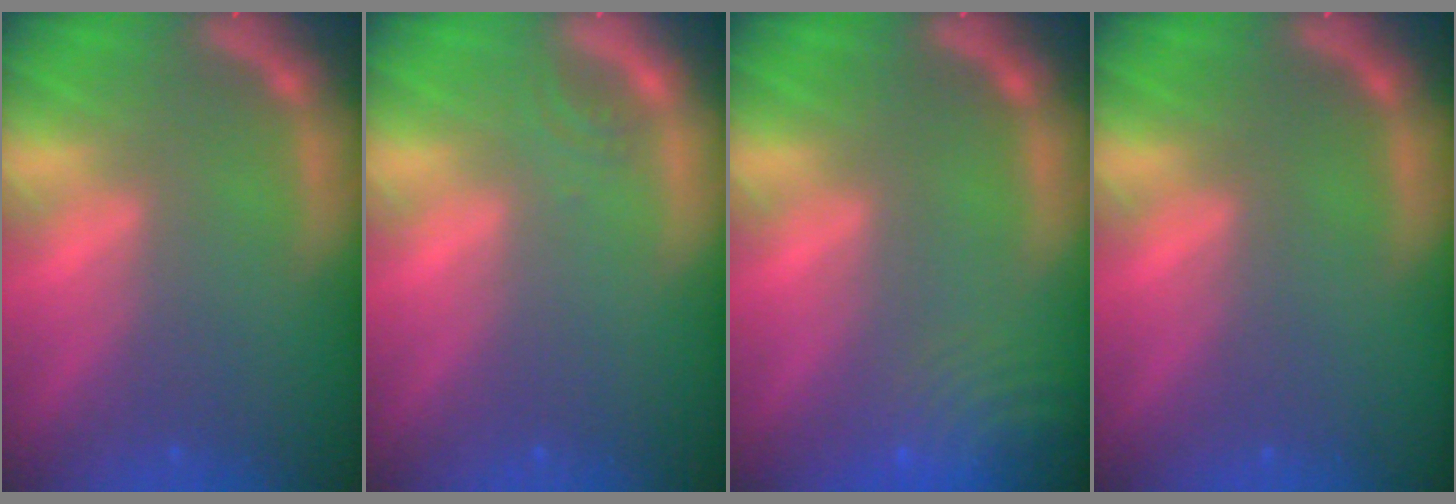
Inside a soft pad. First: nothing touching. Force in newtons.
{"total": 1.0}
{"total": 8.0}
{"total": 0.0}